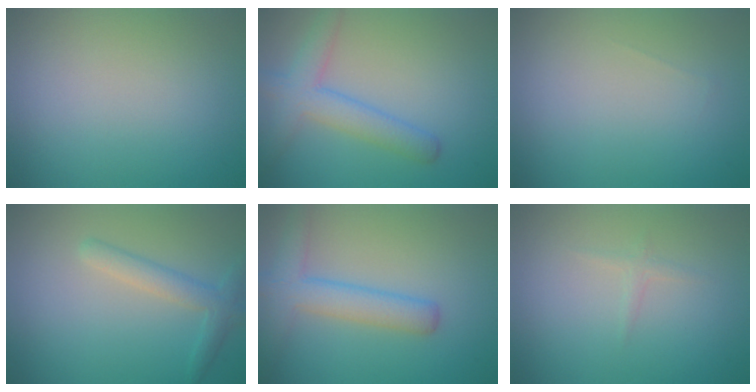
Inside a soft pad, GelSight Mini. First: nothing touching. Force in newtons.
{"total": 4.2, "press": 4.2, "slide": 0.1}
{"total": 0.0}
{"total": 2.6, "press": 2.6, "slide": 0.1}
{"total": 4.3, "press": 4.3, "slide": 0.3}
{"total": 0.8, "press": 0.8, "slide": 0.0}